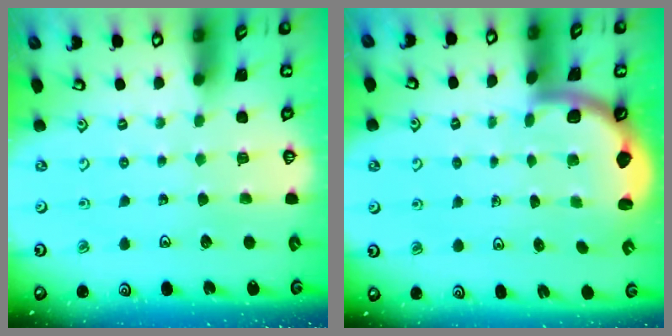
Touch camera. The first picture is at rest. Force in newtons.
{"total": 1.8, "press": 1.8, "slide": 0.1}